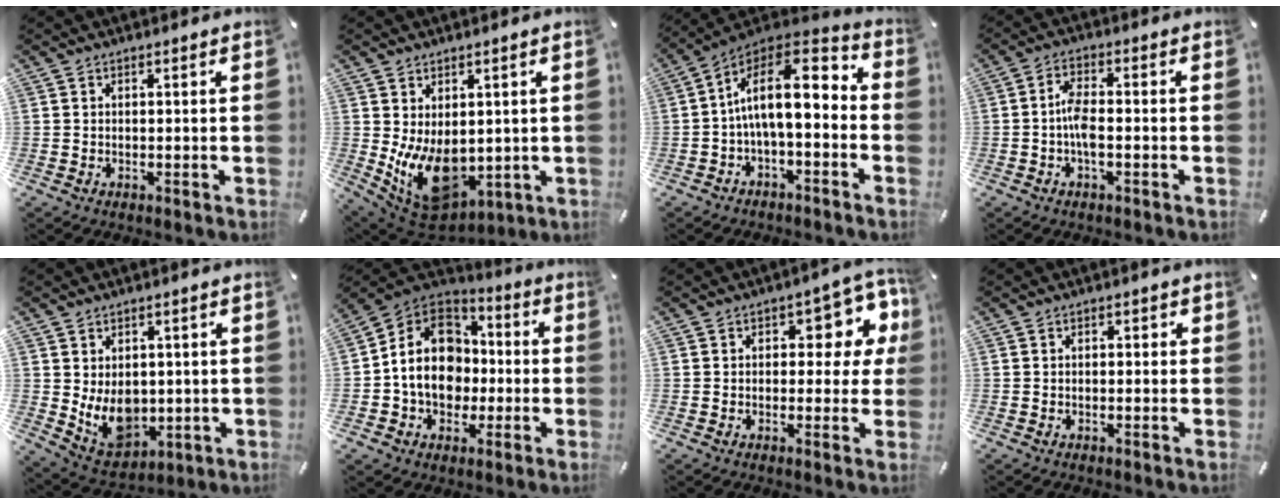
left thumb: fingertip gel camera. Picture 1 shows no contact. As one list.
[{"total": 12.5, "force": [-0.5, 9.0, 8.6], "torque": [-0.150, -0.022, 0.001]}, {"total": 13.9, "force": [0.4, 7.3, 11.9], "torque": [-0.206, -0.004, 0.007]}, {"total": 5.3, "force": [-1.3, 2.1, 4.7], "torque": [-0.094, 0.006, -0.024]}, {"total": 10.0, "force": [0.3, 8.0, 6.0], "torque": [-0.109, -0.012, 0.012]}, {"total": 14.9, "force": [-1.5, 12.9, 7.4], "torque": [-0.144, 0.023, -0.026]}, {"total": 10.1, "force": [3.4, 5.4, 7.8], "torque": [-0.087, -0.019, 0.054]}, {"total": 0.7, "force": [-0.3, 0.5, 0.4], "torque": [-0.008, 0.004, -0.007]}]